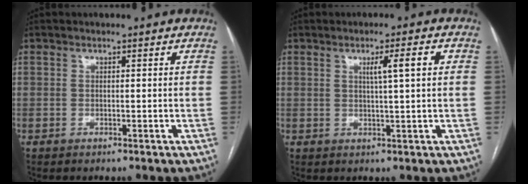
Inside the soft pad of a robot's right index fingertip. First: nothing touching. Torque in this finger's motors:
{"motor_torque": [0.17, 0.14, 0.06, 0.02]}